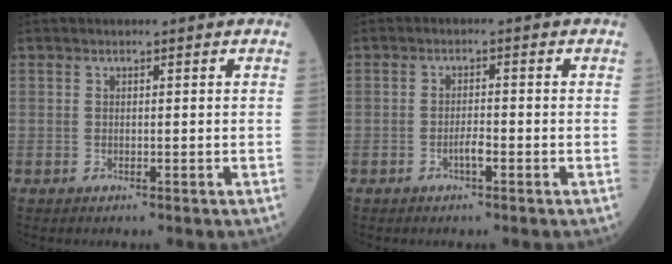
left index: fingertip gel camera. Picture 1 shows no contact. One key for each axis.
{"total": 2.0, "fx": -1.0, "fy": 0.3, "fz": 1.7, "tx": -0.030, "ty": 0.002, "tz": -0.018}